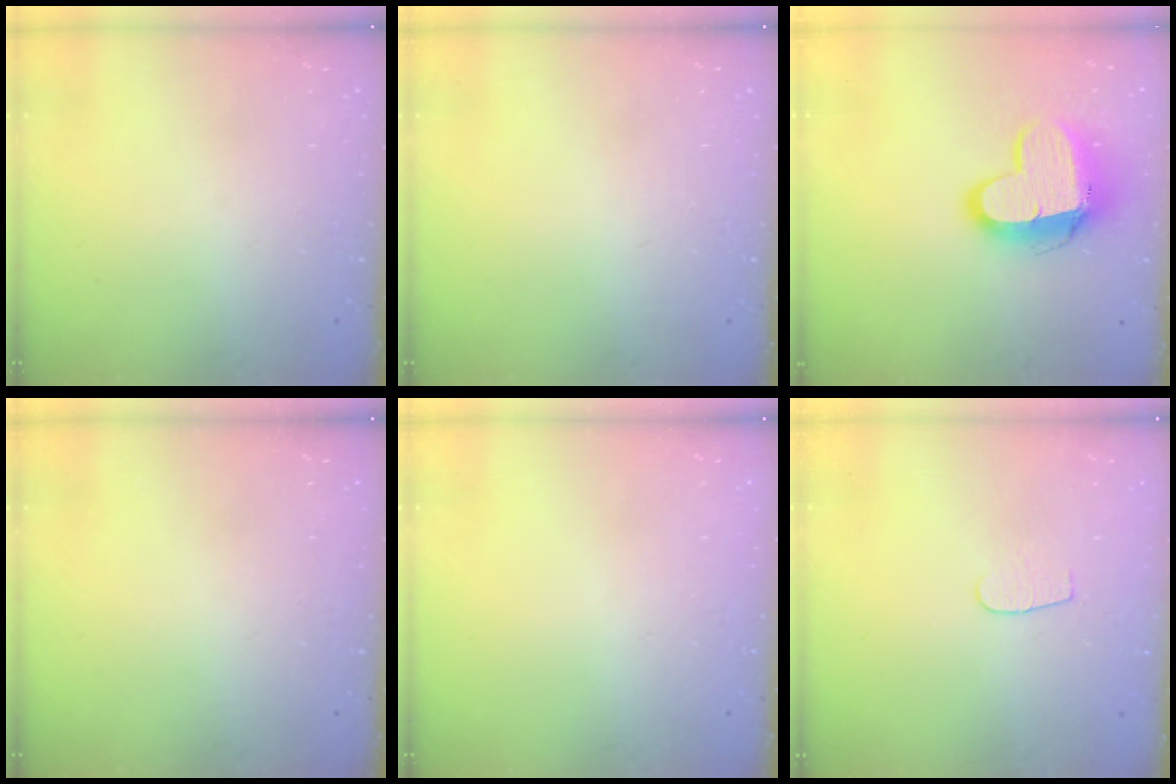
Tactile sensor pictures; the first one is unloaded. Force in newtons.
{"total": 0.0}
{"total": 13.5, "press": 13.5, "slide": 1.2}
{"total": 0.0}
{"total": 0.0}
{"total": 3.2, "press": 3.2, "slide": 0.3}